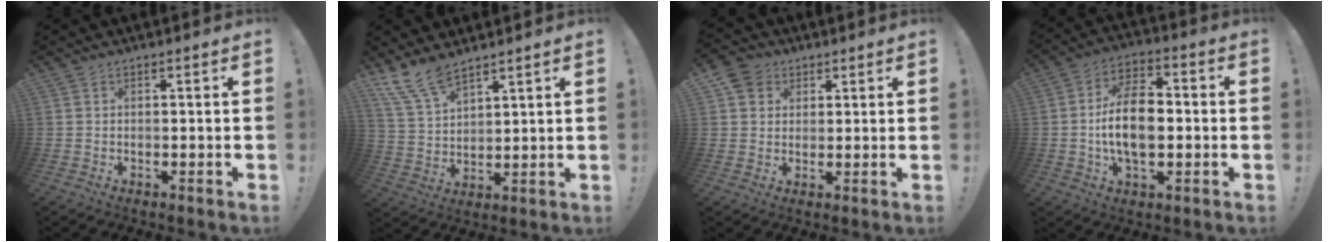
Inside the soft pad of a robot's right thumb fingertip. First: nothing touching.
{"total": 9.5, "force": [8.2, 3.2, 3.6], "torque": [-0.082, -0.049, 0.162]}
{"total": 6.1, "force": [2.7, 5.3, 1.4], "torque": [-0.027, -0.012, 0.056]}
{"total": 14.1, "force": [-1.7, 8.2, 11.3], "torque": [-0.212, 0.009, -0.034]}